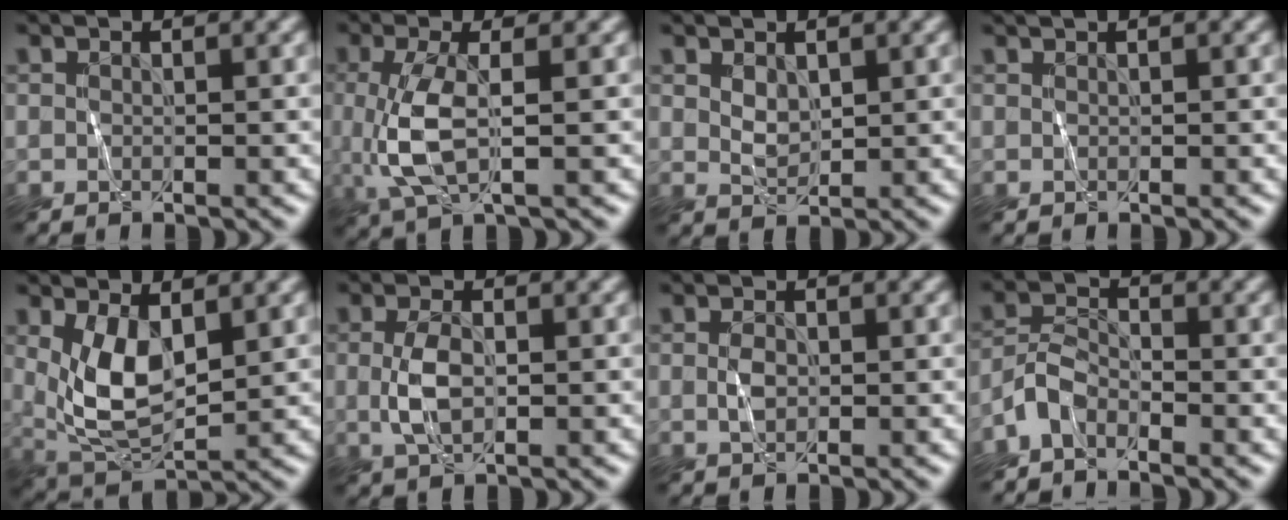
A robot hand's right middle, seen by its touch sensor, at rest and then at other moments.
{"total": 4.4, "force": [-0.2, 1.5, 4.1], "torque": [-0.107, -0.004, -0.003]}
{"total": 1.3, "force": [0.8, 0.8, 0.6], "torque": [-0.020, -0.001, 0.022]}
{"total": 1.8, "force": [1.1, 0.7, 1.3], "torque": [-0.010, -0.006, 0.004]}
{"total": 5.4, "force": [1.0, 2.7, 4.6], "torque": [-0.107, -0.009, 0.028]}
{"total": 2.8, "force": [0.0, 1.4, 2.4], "torque": [-0.062, 0.001, 0.001]}
{"total": 1.2, "force": [0.0, 0.9, 0.9], "torque": [-0.024, 0.002, 0.002]}
{"total": 2.6, "force": [-1.9, 1.2, 1.3], "torque": [-0.028, 0.009, -0.046]}